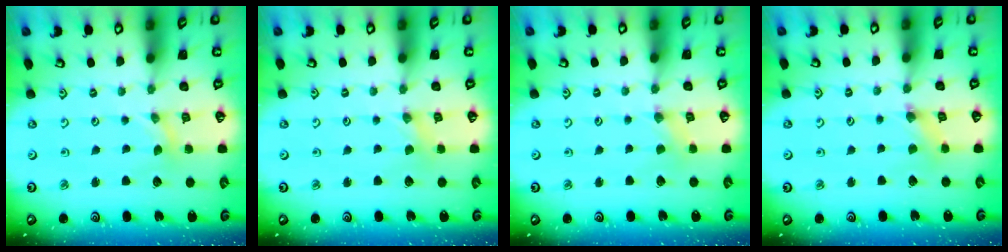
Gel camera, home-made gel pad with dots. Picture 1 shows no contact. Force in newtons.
{"total": 0.0}
{"total": 0.5, "press": 0.5, "slide": 0.1}
{"total": 1.6, "press": 1.6, "slide": 0.2}